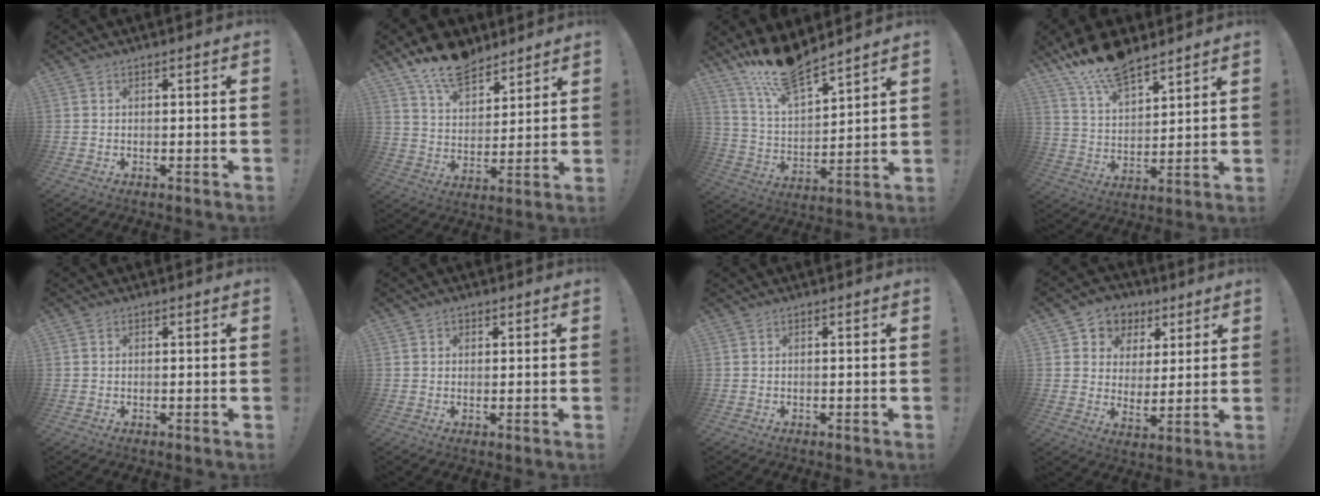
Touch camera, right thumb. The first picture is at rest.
{"total": 13.5, "force": [10.6, 6.4, 5.4], "torque": [-0.099, -0.069, 0.197]}
{"total": 15.7, "force": [13.6, 3.9, 7.0], "torque": [-0.154, -0.089, 0.245]}
{"total": 14.4, "force": [11.6, 5.5, 6.6], "torque": [-0.137, -0.072, 0.215]}
{"total": 0.5, "force": [0.1, 0.5, -0.1], "torque": [-0.001, 0.003, 0.002]}
{"total": 1.5, "force": [0.8, 1.2, 0.5], "torque": [0.003, -0.005, 0.011]}
{"total": 0.0}
{"total": 7.7, "force": [3.8, 6.6, 1.7], "torque": [-0.030, -0.031, 0.078]}